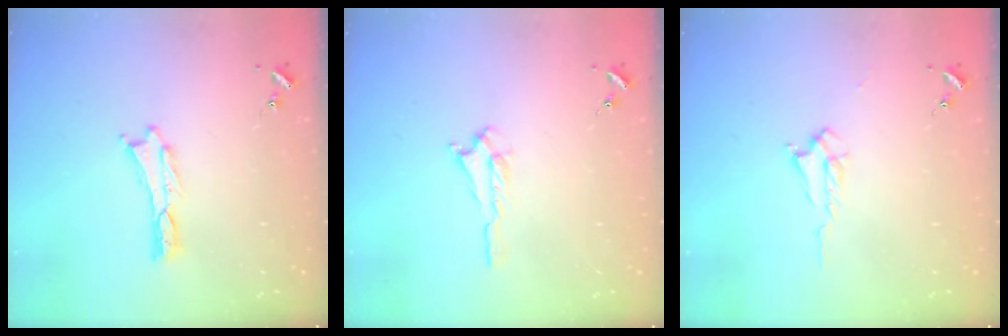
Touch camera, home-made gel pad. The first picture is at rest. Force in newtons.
{"total": 0.7, "press": 0.7, "slide": 0.2}
{"total": 1.7, "press": 1.7, "slide": 0.3}